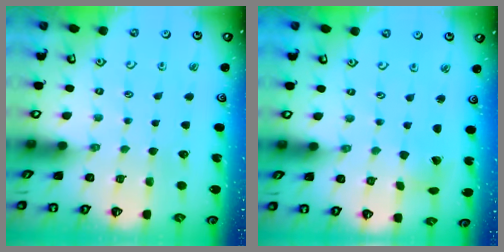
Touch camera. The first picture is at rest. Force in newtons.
{"total": 2.2, "press": 2.2, "slide": 0.3}